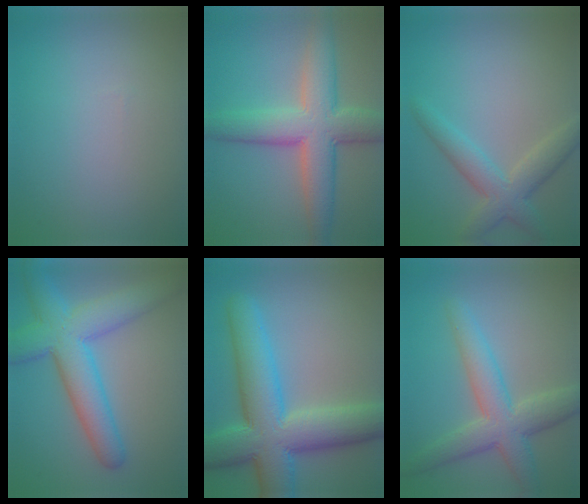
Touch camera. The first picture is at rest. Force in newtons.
{"total": 8.0, "press": 8.0, "slide": 0.7}
{"total": 4.0, "press": 4.0, "slide": 0.1}
{"total": 8.2, "press": 8.2, "slide": 0.3}
{"total": 11.3, "press": 11.3, "slide": 0.5}
{"total": 5.6, "press": 5.6, "slide": 0.1}